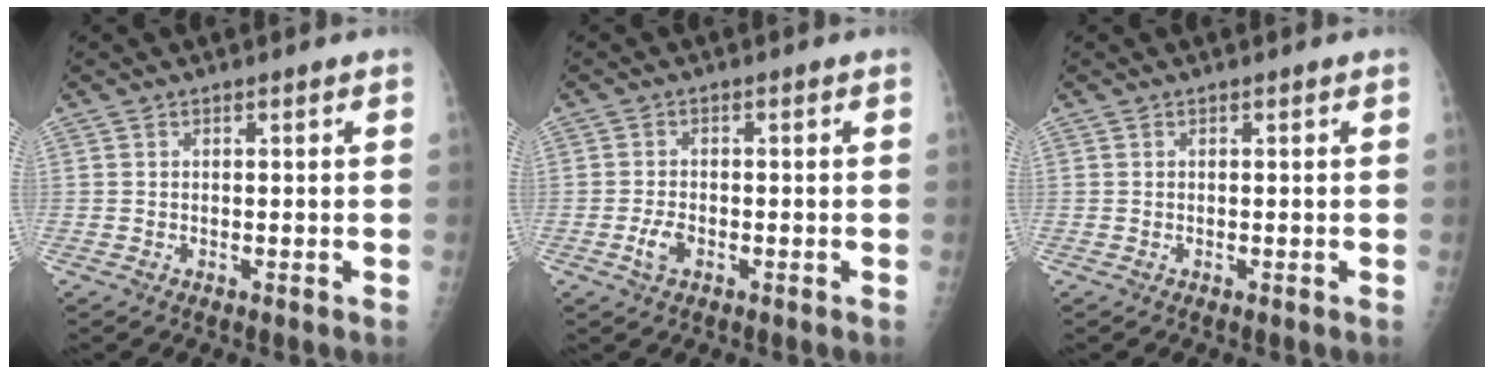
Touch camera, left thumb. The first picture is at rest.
{"total": 2.8, "force": [-1.1, 1.5, 2.0], "torque": [-0.044, 0.009, -0.021]}
{"total": 0.0}